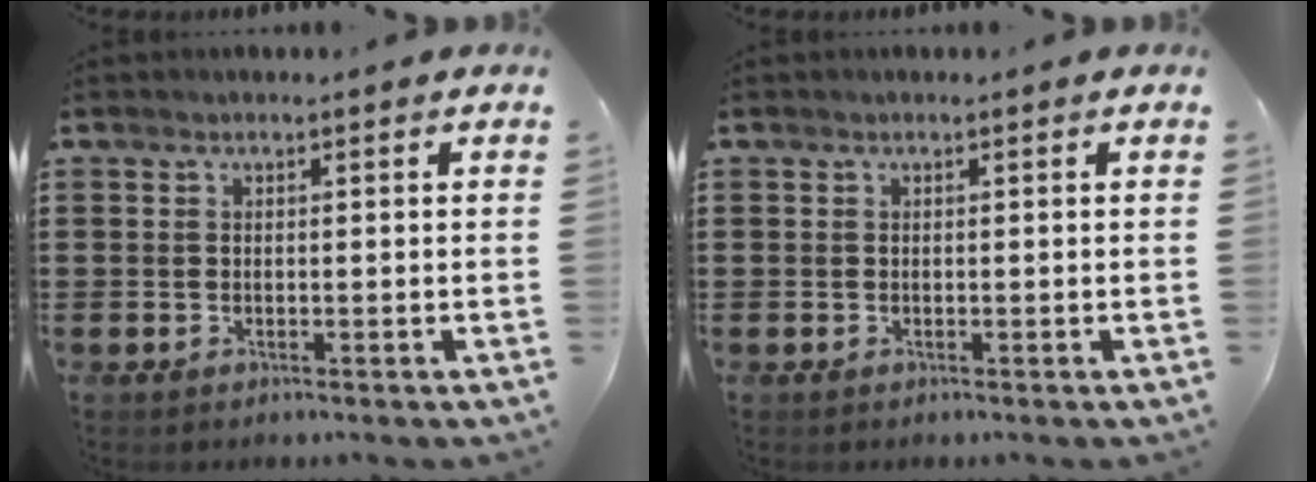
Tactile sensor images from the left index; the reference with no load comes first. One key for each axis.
{"total": 0.0}